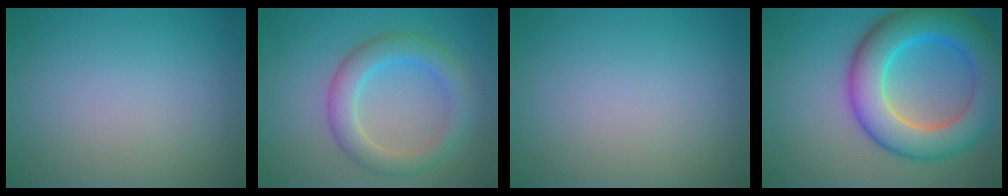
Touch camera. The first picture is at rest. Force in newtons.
{"total": 4.2, "press": 4.2, "slide": 0.4}
{"total": 0.0}
{"total": 9.5, "press": 9.5, "slide": 0.4}